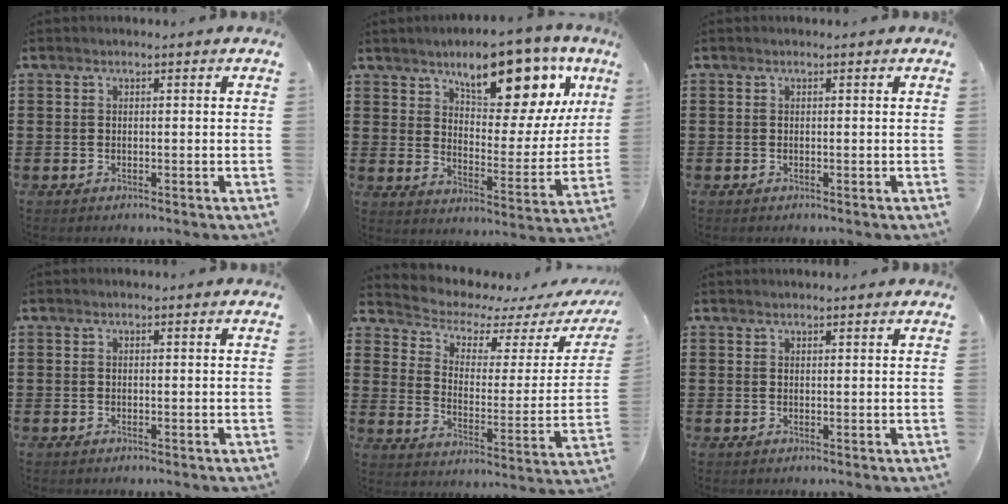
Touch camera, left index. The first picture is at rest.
{"total": 15.1, "force": [9.8, 5.4, 10.2], "torque": [-0.157, -0.045, 0.162]}
{"total": 0.0}
{"total": 0.0}
{"total": 4.3, "force": [3.7, 1.8, 1.3], "torque": [-0.052, -0.028, 0.058]}
{"total": 0.9, "force": [0.9, 0.0, 0.0], "torque": [-0.003, -0.001, 0.018]}